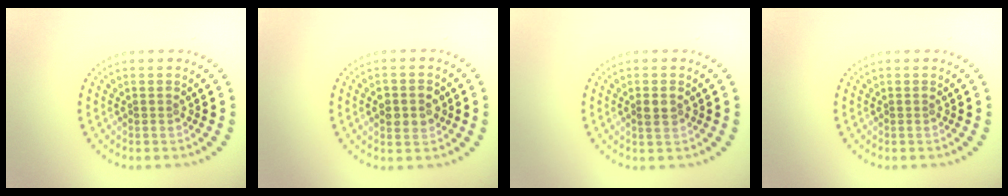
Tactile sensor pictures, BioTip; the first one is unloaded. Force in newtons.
{"total": 2.9, "press": 2.9, "slide": 0.1}
{"total": 1.3, "press": 1.3, "slide": 0.2}
{"total": 0.0}